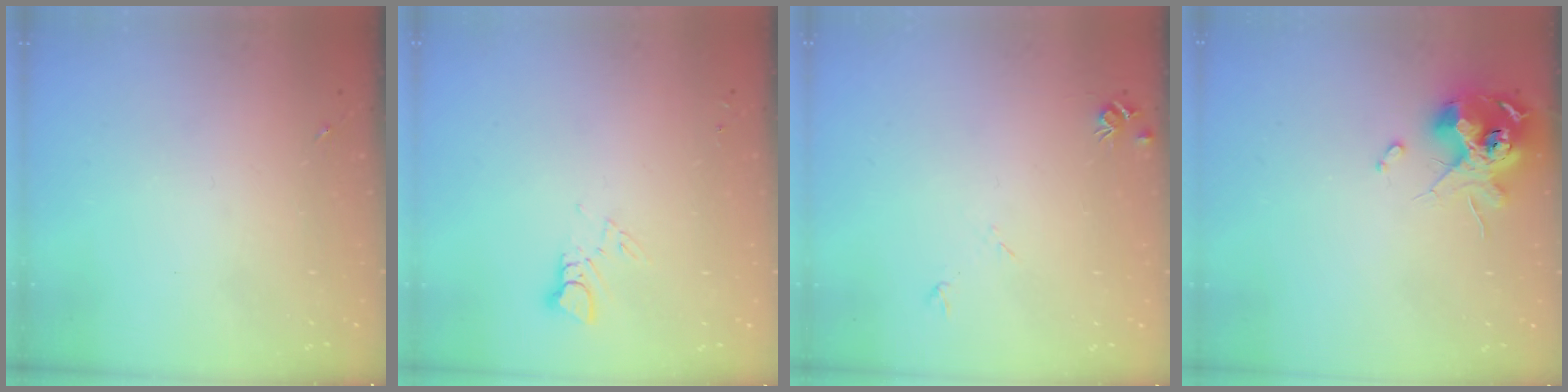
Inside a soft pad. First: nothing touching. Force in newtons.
{"total": 2.9, "press": 2.9, "slide": 0.2}
{"total": 5.5, "press": 5.5, "slide": 0.7}
{"total": 13.2, "press": 13.1, "slide": 1.8}